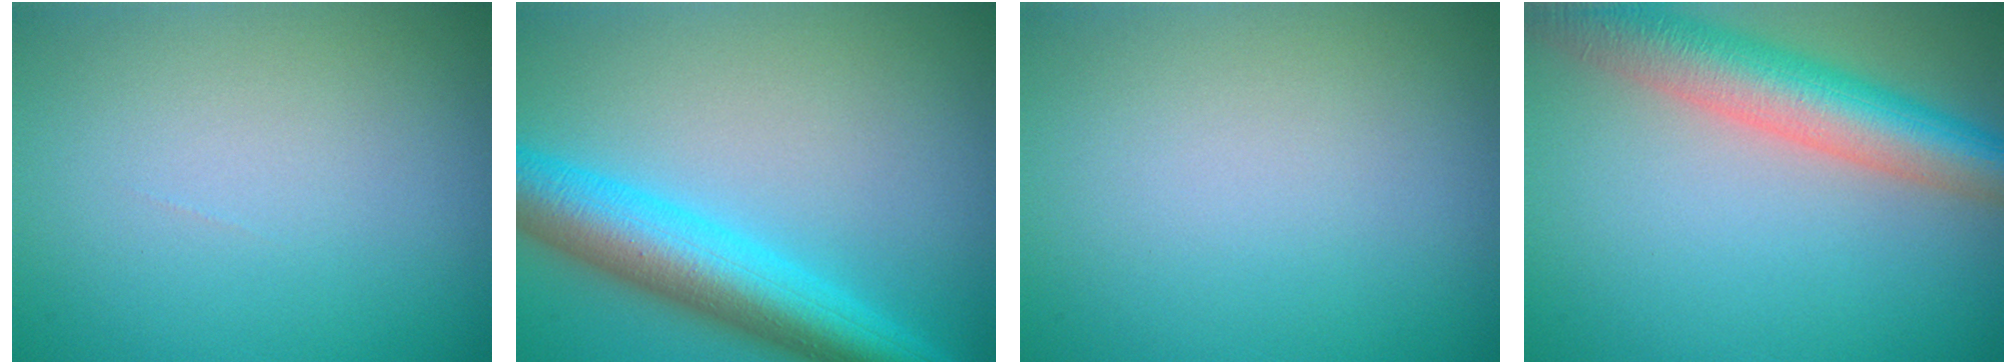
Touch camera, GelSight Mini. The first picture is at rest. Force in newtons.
{"total": 8.1, "press": 8.1, "slide": 0.4}
{"total": 0.0}
{"total": 8.1, "press": 8.1, "slide": 0.6}